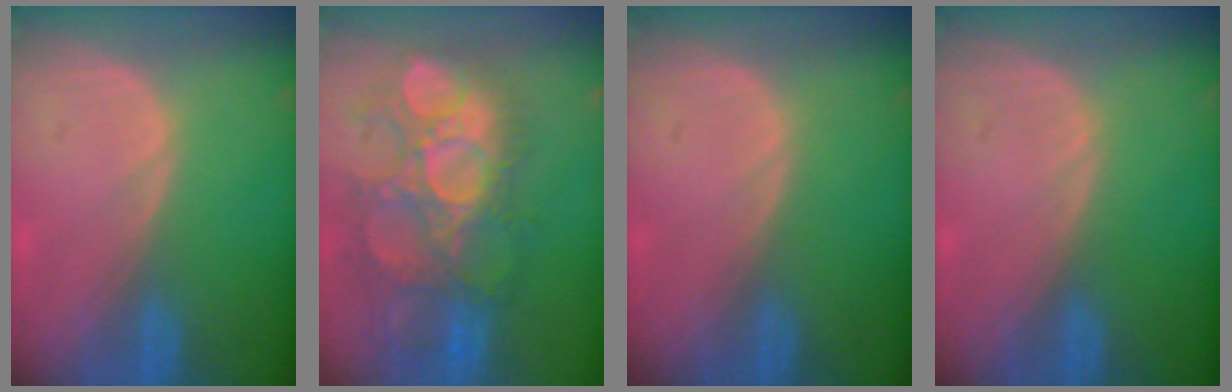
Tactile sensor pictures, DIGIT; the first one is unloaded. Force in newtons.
{"total": 11.7, "press": 11.1, "slide": 3.7}
{"total": 0.0}
{"total": 0.0}